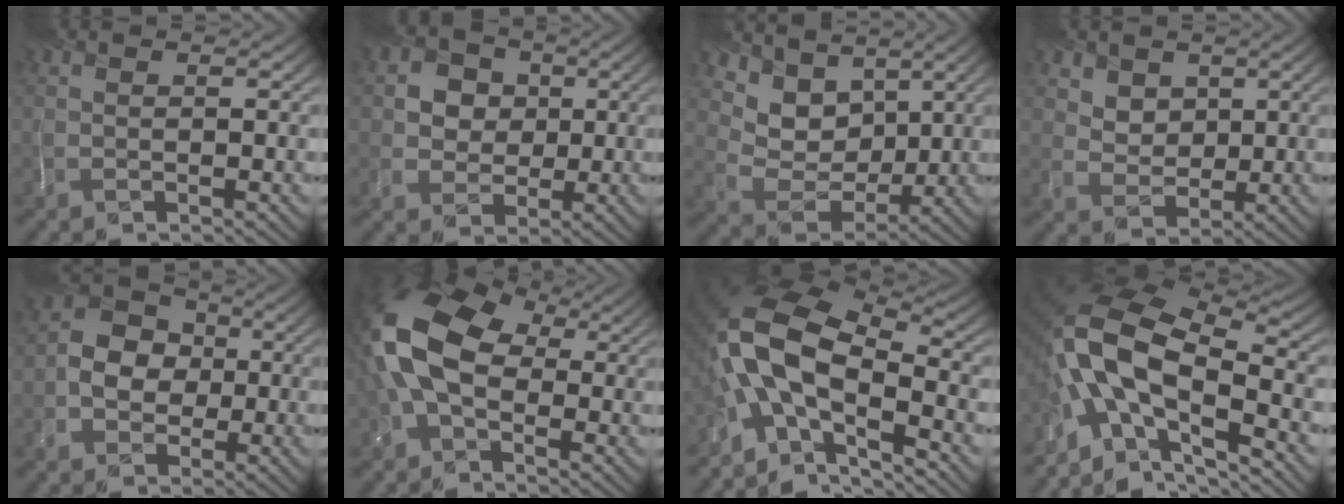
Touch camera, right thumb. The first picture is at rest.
{"total": 5.1, "force": [1.1, 4.7, 1.4], "torque": [-0.050, -0.001, 0.012]}
{"total": 8.6, "force": [5.8, 5.6, 3.0], "torque": [-0.082, -0.014, 0.116]}
{"total": 4.3, "force": [2.5, 3.3, 1.0], "torque": [-0.041, -0.025, 0.058]}
{"total": 5.6, "force": [-0.6, 4.9, 2.5], "torque": [-0.044, 0.001, -0.014]}
{"total": 13.4, "force": [1.2, 8.6, 10.3], "torque": [-0.236, -0.003, 0.010]}
{"total": 13.4, "force": [-3.0, 7.0, 11.0], "torque": [-0.220, -0.004, -0.066]}
{"total": 15.3, "force": [-3.7, 8.0, 12.5], "torque": [-0.256, -0.012, -0.067]}